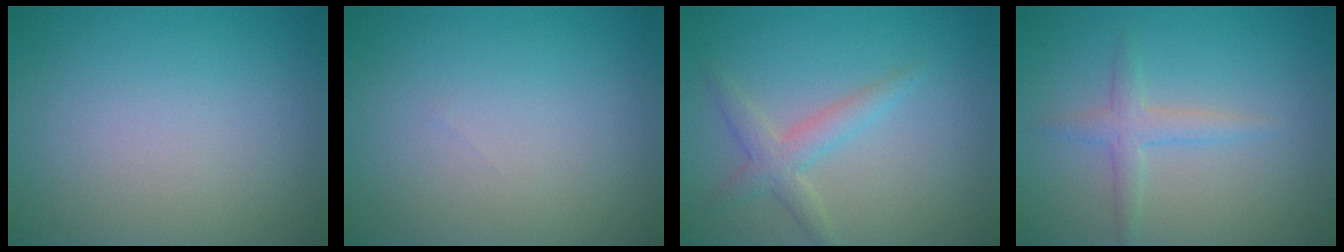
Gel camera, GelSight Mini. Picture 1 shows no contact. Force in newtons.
{"total": 0.0}
{"total": 2.5, "press": 2.5, "slide": 0.1}
{"total": 2.1, "press": 2.1, "slide": 0.1}